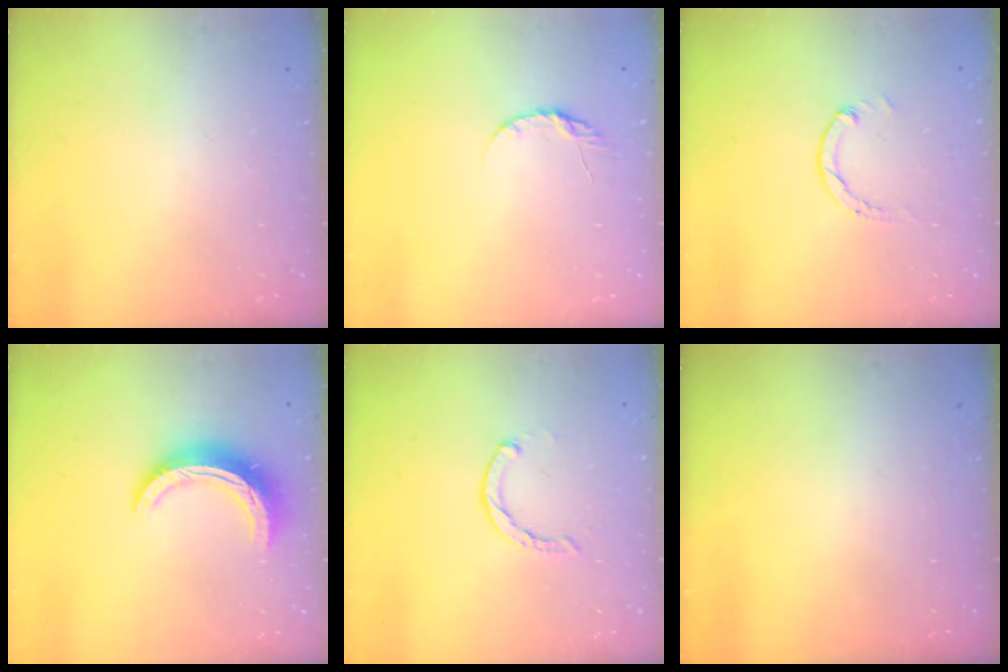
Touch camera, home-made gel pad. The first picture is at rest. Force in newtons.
{"total": 4.1, "press": 4.1, "slide": 0.5}
{"total": 1.3, "press": 1.2, "slide": 0.2}
{"total": 12.2, "press": 12.1, "slide": 0.9}
{"total": 2.0, "press": 2.0, "slide": 0.4}
{"total": 0.0}